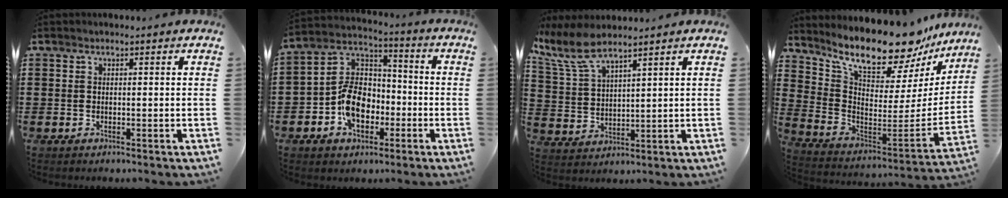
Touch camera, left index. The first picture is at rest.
{"total": 9.9, "force": [-3.2, 6.9, 6.3], "torque": [-0.154, 0.018, -0.065]}
{"total": 7.3, "force": [6.0, 1.4, 3.9], "torque": [-0.103, -0.019, 0.107]}
{"total": 13.3, "force": [11.9, 2.3, 5.3], "torque": [-0.122, -0.097, 0.202]}